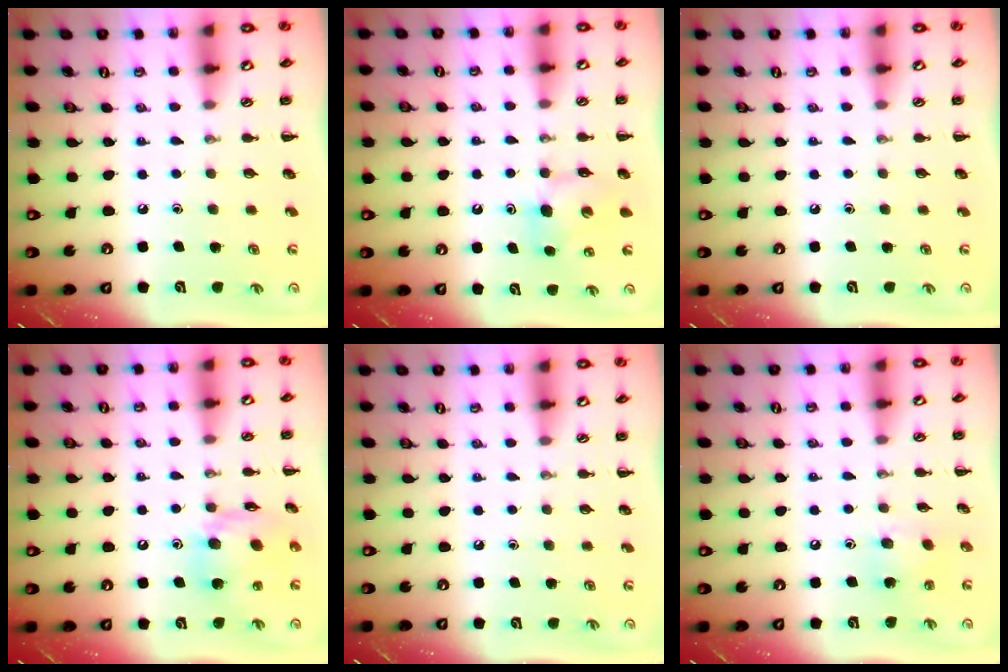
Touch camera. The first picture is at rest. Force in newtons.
{"total": 6.2, "press": 6.2, "slide": 0.8}
{"total": 0.0}
{"total": 11.7, "press": 11.2, "slide": 3.3}
{"total": 0.0}
{"total": 6.4, "press": 6.2, "slide": 1.5}